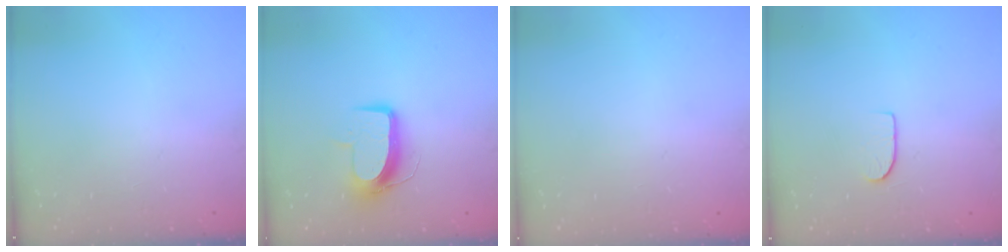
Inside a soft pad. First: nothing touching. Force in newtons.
{"total": 10.1, "press": 10.1, "slide": 0.2}
{"total": 0.0}
{"total": 5.5, "press": 5.5, "slide": 0.6}